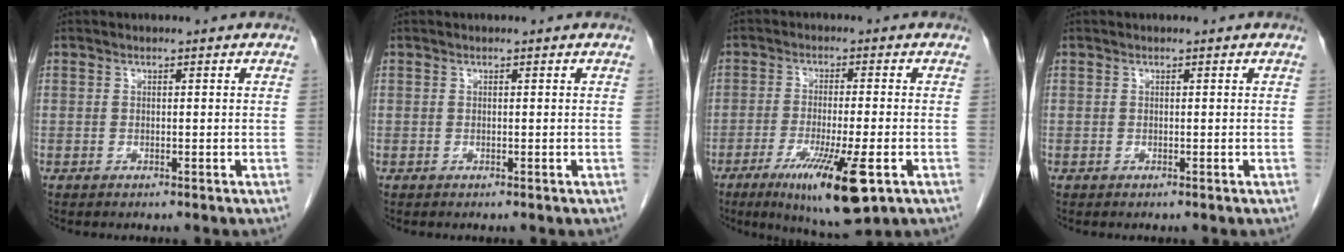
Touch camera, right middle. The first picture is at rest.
{"total": 0.0}
{"total": 12.0, "force": [-5.6, 1.4, 10.5], "torque": [-0.178, -0.033, -0.085]}
{"total": 0.0}